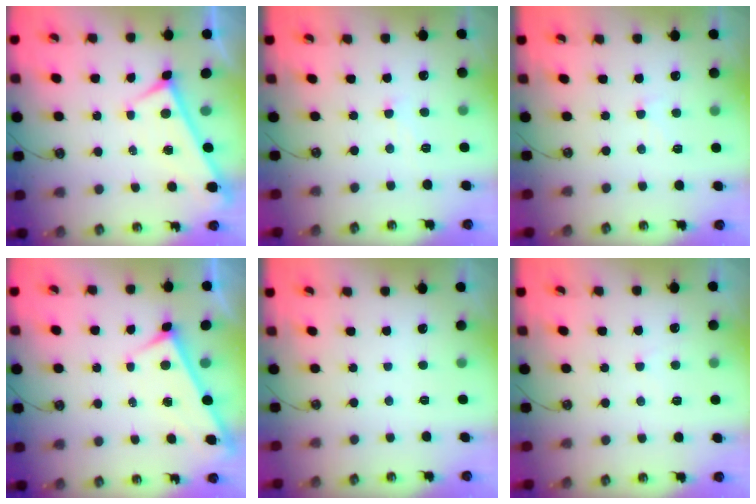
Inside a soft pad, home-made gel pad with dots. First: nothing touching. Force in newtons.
{"total": 1.0, "press": 0.8, "slide": 0.5}
{"total": 0.8, "press": 0.4, "slide": 0.7}
{"total": 3.0, "press": 3.0, "slide": 0.2}
{"total": 0.0}
{"total": 2.2, "press": 2.1, "slide": 0.4}